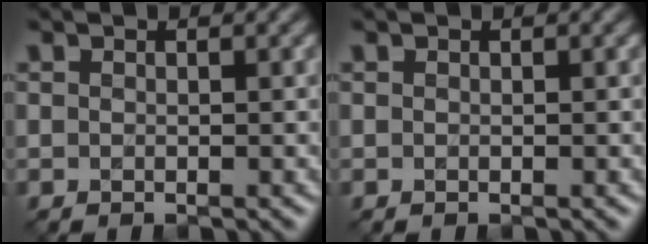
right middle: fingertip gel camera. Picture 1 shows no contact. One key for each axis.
{"total": 0.0}